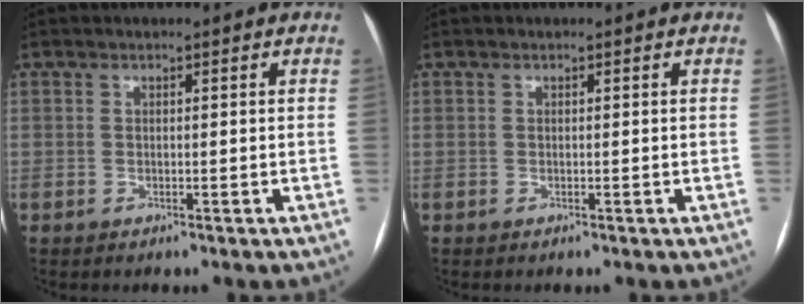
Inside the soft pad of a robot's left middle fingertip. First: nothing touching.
{"total": 0.0}